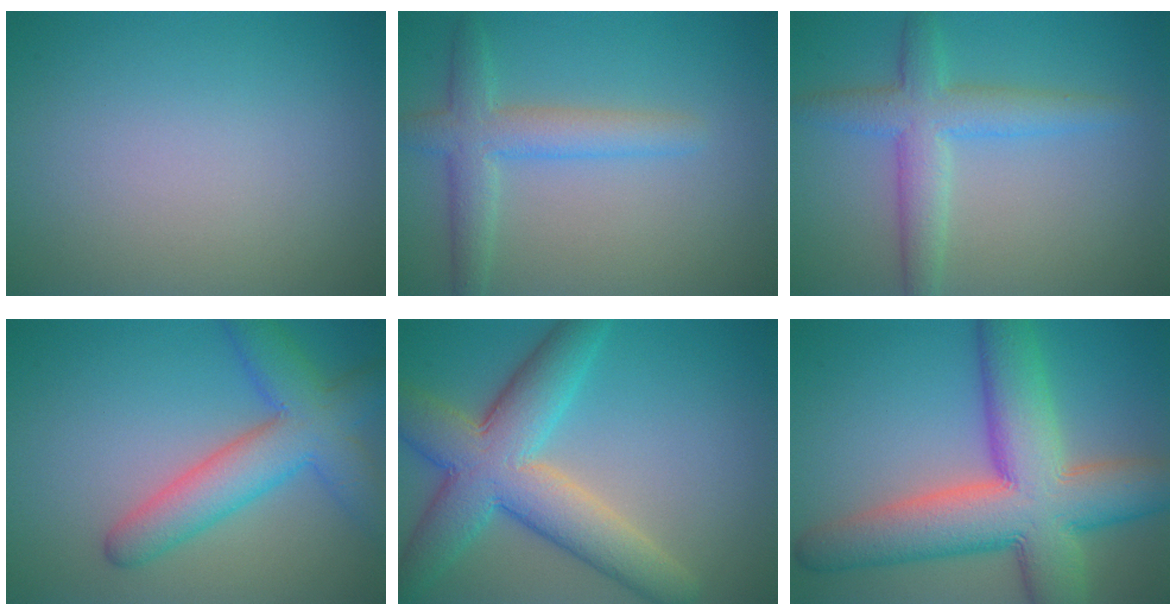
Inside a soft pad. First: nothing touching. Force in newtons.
{"total": 3.9, "press": 3.9, "slide": 0.2}
{"total": 4.5, "press": 4.5, "slide": 0.1}
{"total": 6.7, "press": 6.7, "slide": 0.2}
{"total": 8.9, "press": 8.9, "slide": 0.4}
{"total": 12.2, "press": 12.2, "slide": 0.6}